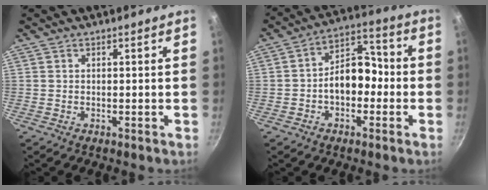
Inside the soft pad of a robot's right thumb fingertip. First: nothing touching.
{"total": 10.4, "force": [-2.0, 7.1, 7.4], "torque": [-0.067, 0.047, -0.044]}